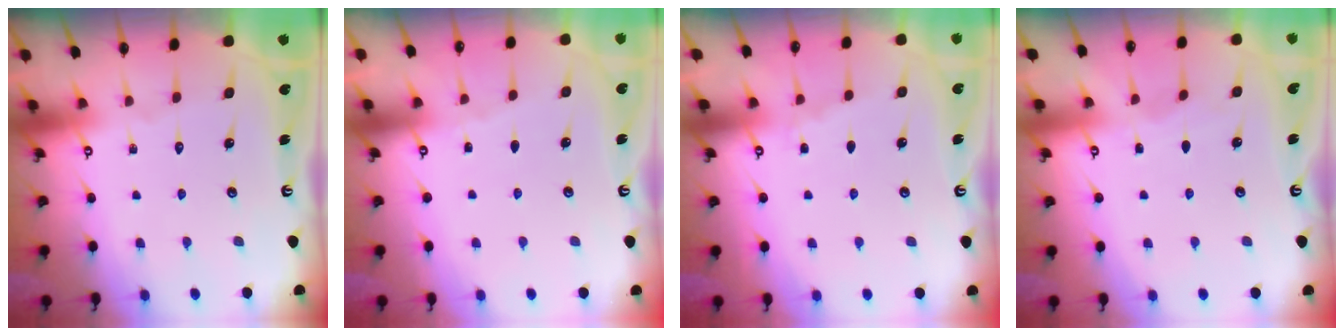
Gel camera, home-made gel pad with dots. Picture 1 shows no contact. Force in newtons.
{"total": 2.1, "press": 2.1, "slide": 0.4}
{"total": 3.4, "press": 3.4, "slide": 0.6}
{"total": 2.9, "press": 2.9, "slide": 0.4}